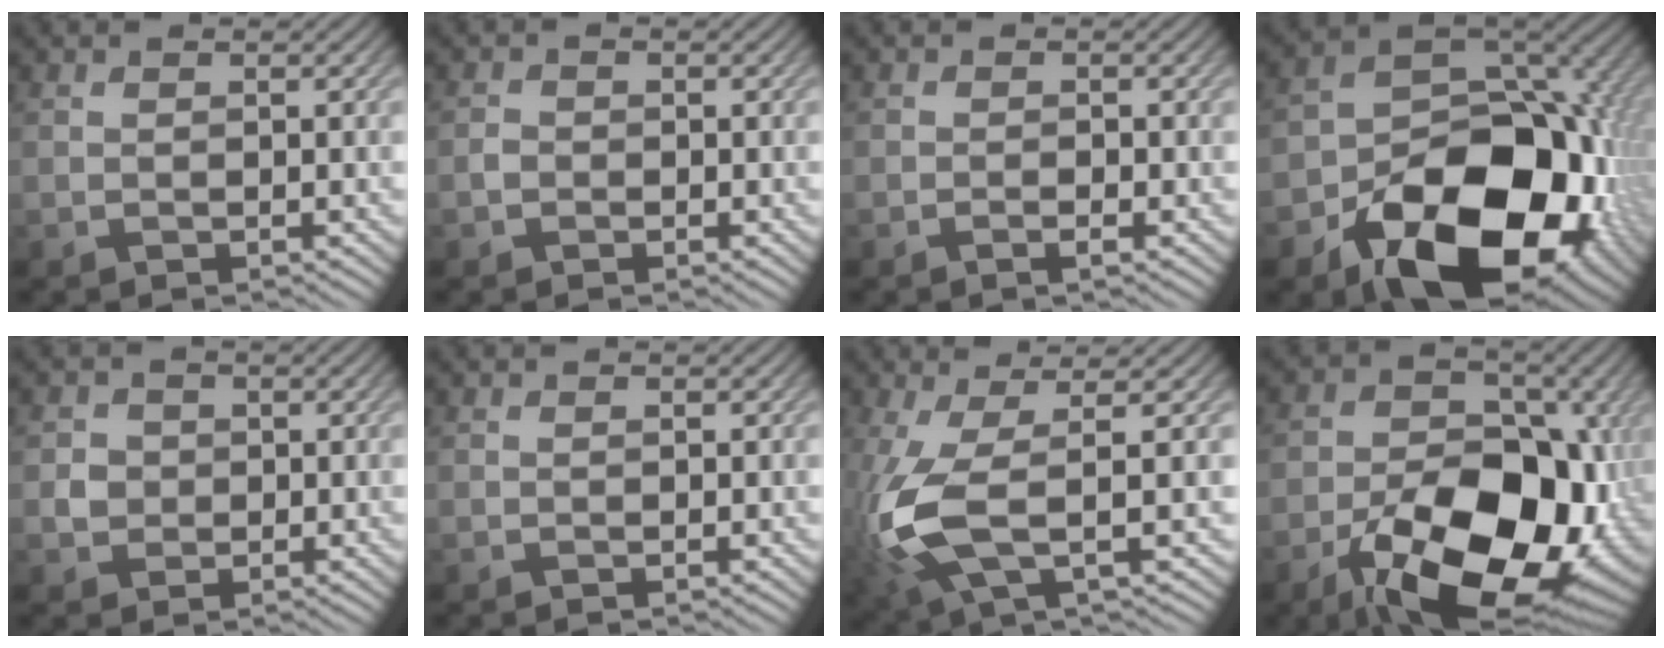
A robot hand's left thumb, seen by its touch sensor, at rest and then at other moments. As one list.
[{"total": 0.8, "force": [-0.4, 0.6, 0.2], "torque": [-0.002, 0.003, -0.012]}, {"total": 0.9, "force": [-0.5, 0.3, 0.7], "torque": [-0.012, -0.001, -0.010]}, {"total": 18.8, "force": [-7.6, 12.3, 11.9], "torque": [-0.173, -0.048, -0.116]}, {"total": 2.0, "force": [0.1, 1.9, 0.5], "torque": [-0.010, 0.003, 0.002]}, {"total": 0.0}, {"total": 8.4, "force": [-0.4, 2.2, 8.1], "torque": [-0.194, 0.006, -0.014]}, {"total": 17.8, "force": [-6.6, 10.8, 12.5], "torque": [-0.173, -0.024, -0.105]}]